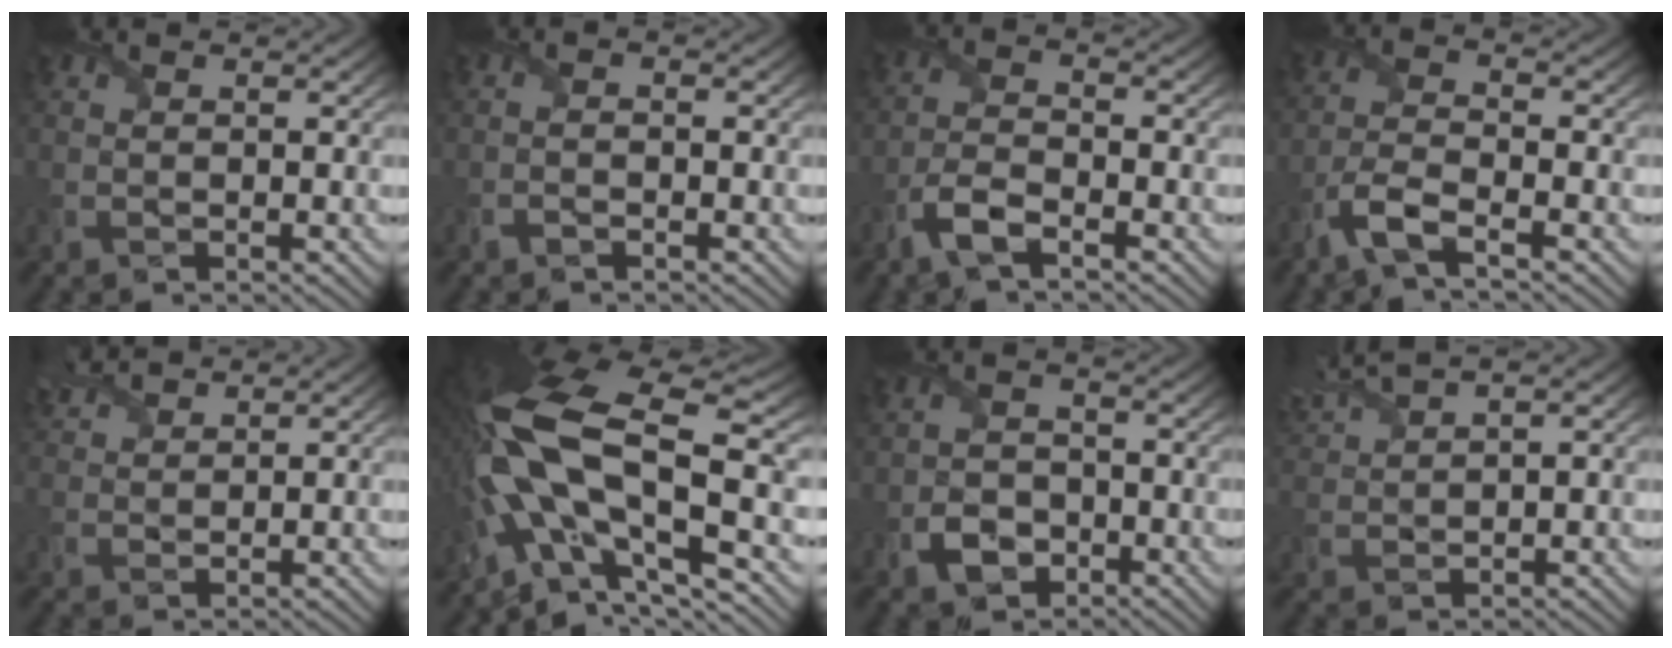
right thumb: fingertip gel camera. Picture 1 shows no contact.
{"total": 1.1, "force": [-0.7, 0.2, 0.8], "torque": [-0.018, 0.001, -0.017]}
{"total": 4.7, "force": [-3.1, 1.5, 3.3], "torque": [-0.080, -0.005, -0.073]}
{"total": 5.2, "force": [-3.4, 1.2, 3.8], "torque": [-0.088, -0.005, -0.083]}
{"total": 4.5, "force": [3.9, 1.4, 1.8], "torque": [-0.052, 0.018, 0.081]}
{"total": 17.4, "force": [-1.9, 7.4, 15.6], "torque": [-0.327, -0.005, -0.036]}
{"total": 4.1, "force": [-2.1, 2.8, 2.1], "torque": [-0.045, -0.003, -0.043]}
{"total": 5.2, "force": [4.2, 0.9, 2.9], "torque": [-0.080, 0.026, 0.089]}